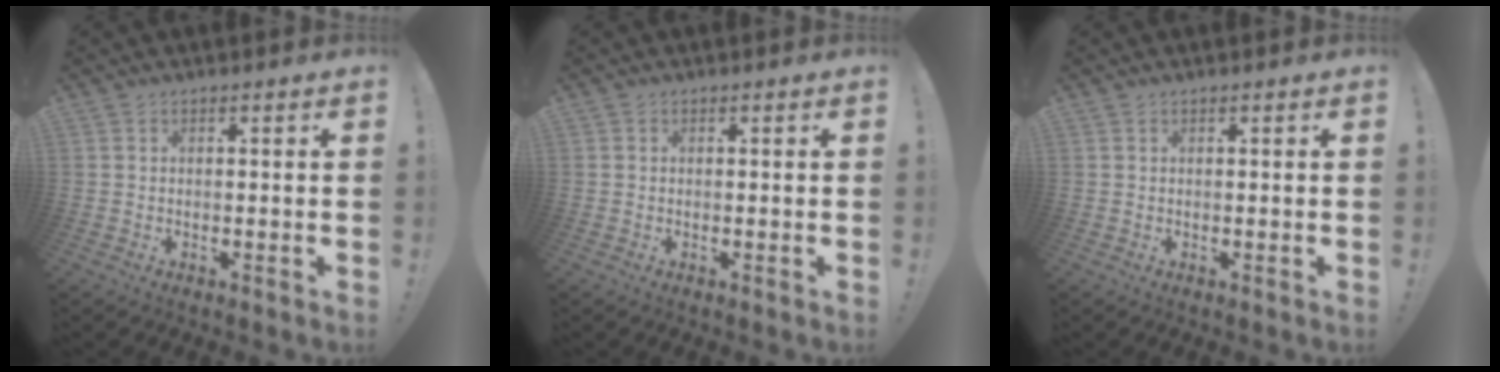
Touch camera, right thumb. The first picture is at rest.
{"total": 0.0}
{"total": 0.0}